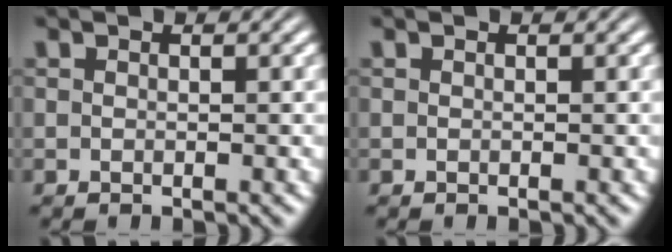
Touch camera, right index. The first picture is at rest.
{"total": 0.0}